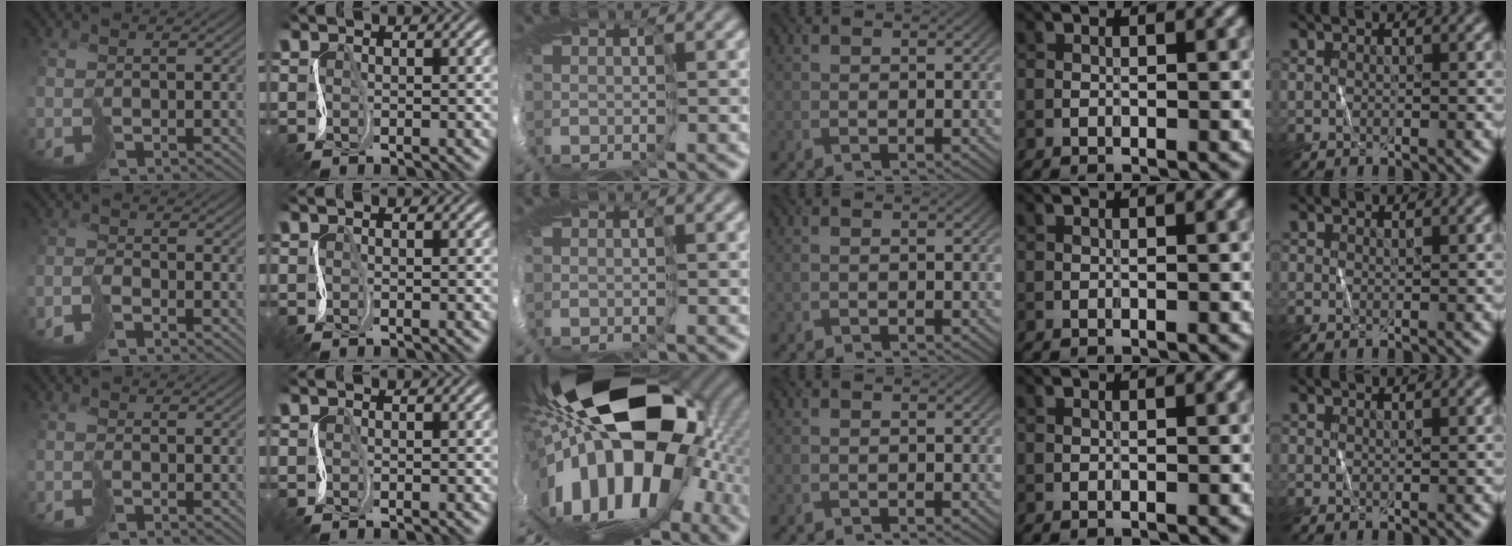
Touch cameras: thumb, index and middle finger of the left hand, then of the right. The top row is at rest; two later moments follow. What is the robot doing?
{"motion": "cut", "object": "paper bag"}